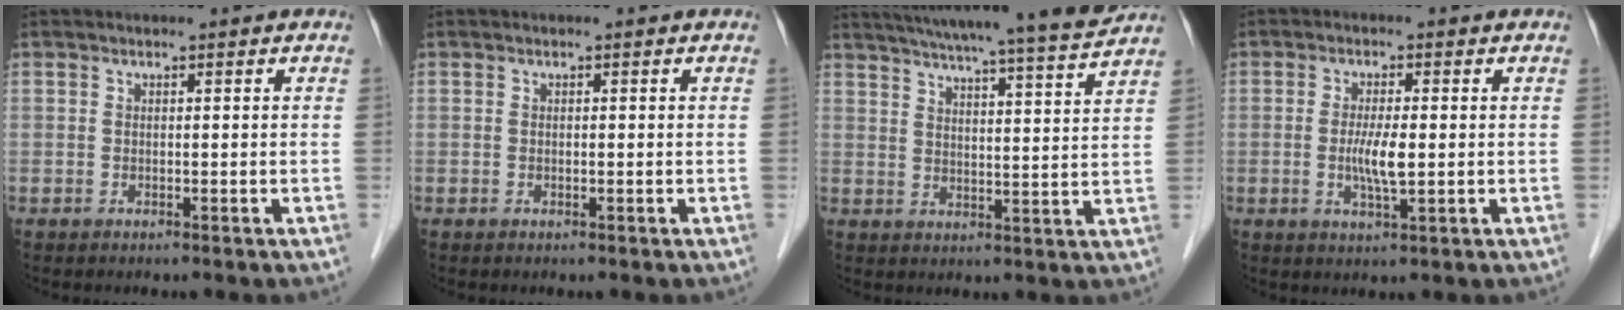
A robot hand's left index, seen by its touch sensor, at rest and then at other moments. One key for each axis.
{"total": 0.0}
{"total": 16.5, "fx": 15.0, "fy": -1.1, "fz": 6.7, "tx": -0.112, "ty": -0.023, "tz": 0.203}
{"total": 4.3, "fx": -0.3, "fy": 0.6, "fz": 4.2, "tx": -0.087, "ty": -0.007, "tz": -0.005}